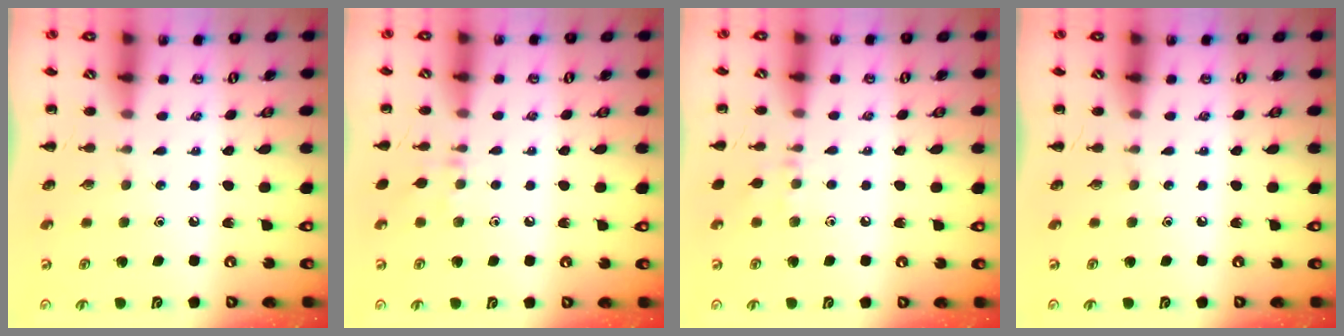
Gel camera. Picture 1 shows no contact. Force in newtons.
{"total": 6.4, "press": 6.2, "slide": 1.6}
{"total": 6.0, "press": 5.7, "slide": 1.9}
{"total": 0.0}